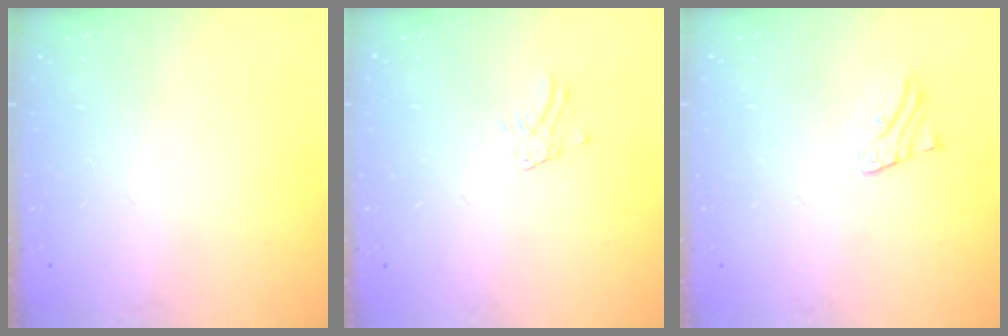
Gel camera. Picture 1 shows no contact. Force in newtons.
{"total": 1.3, "press": 1.3, "slide": 0.1}
{"total": 2.7, "press": 2.7, "slide": 0.2}